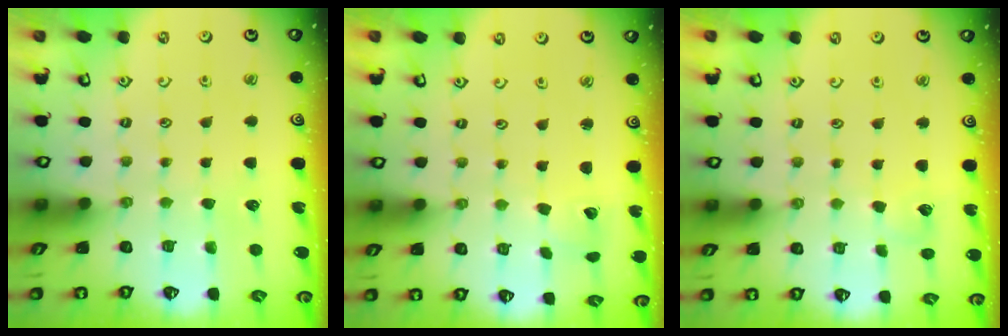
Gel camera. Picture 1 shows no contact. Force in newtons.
{"total": 2.9, "press": 2.9, "slide": 0.2}
{"total": 4.1, "press": 4.1, "slide": 0.5}